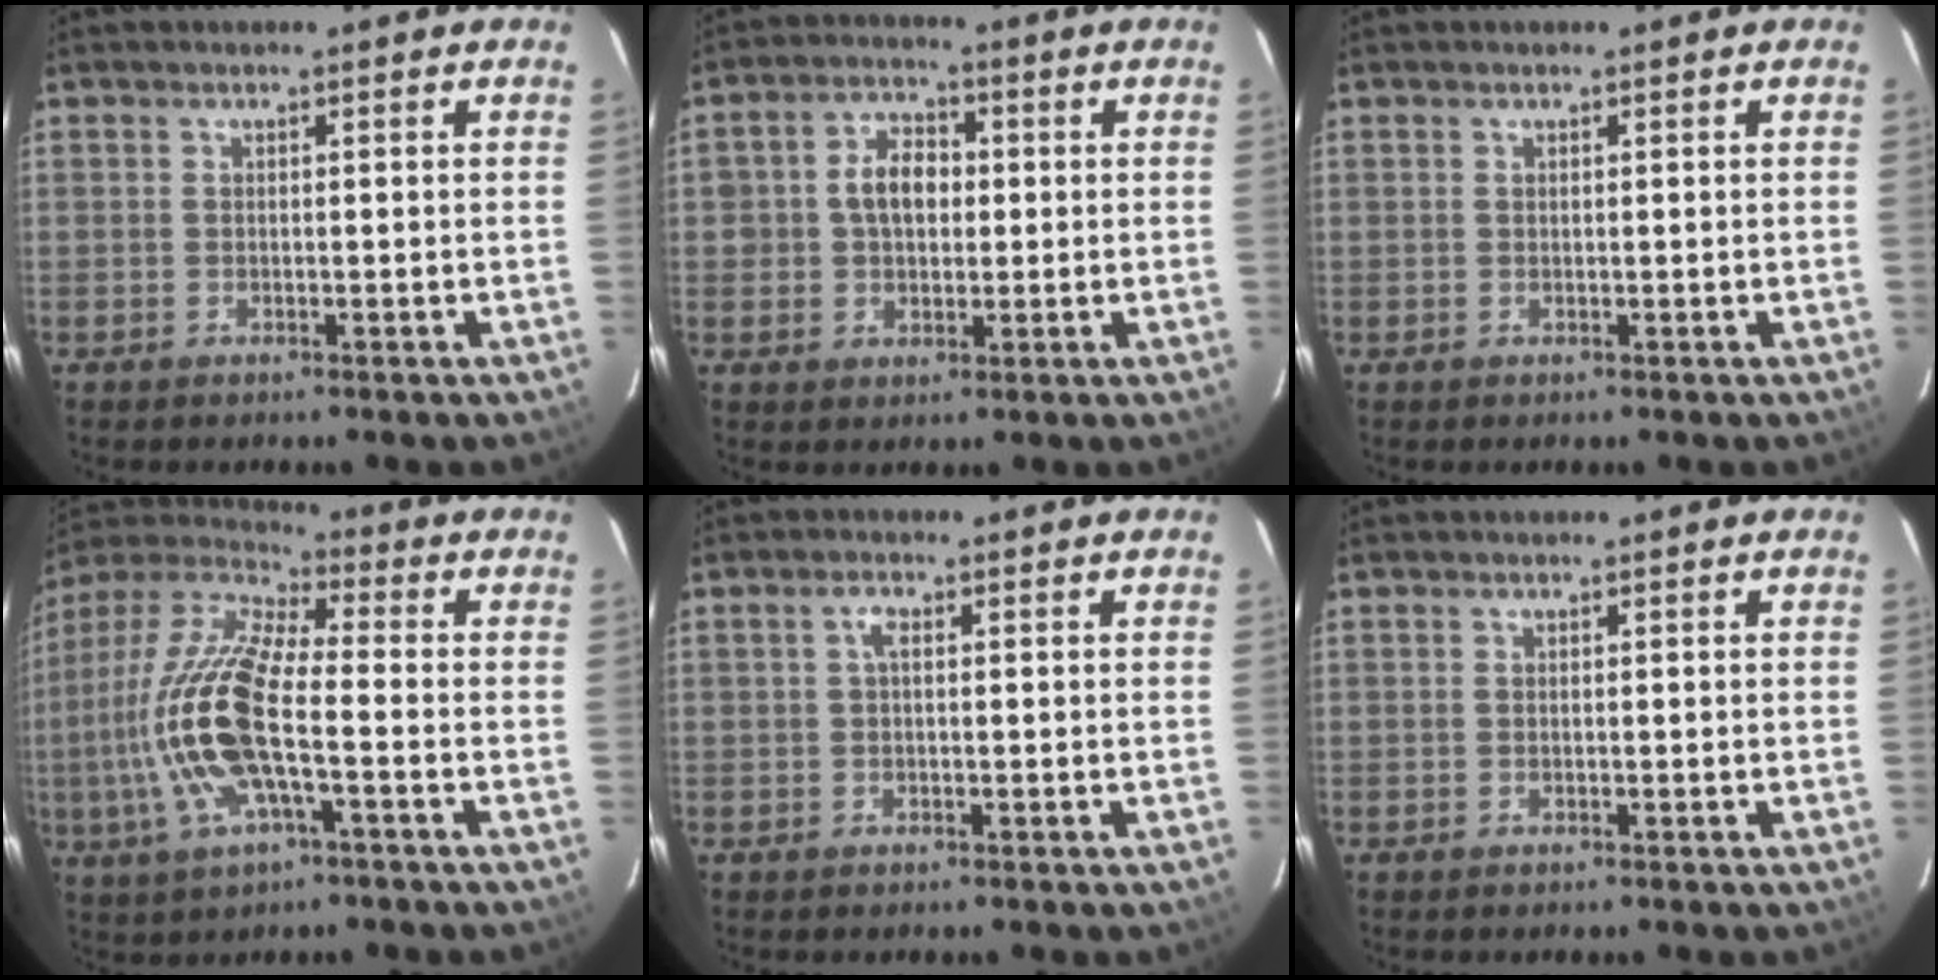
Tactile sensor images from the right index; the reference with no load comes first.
{"total": 6.7, "force": [0.4, 5.2, 4.3], "torque": [-0.079, 0.022, 0.010]}
{"total": 0.0}
{"total": 17.6, "force": [-3.7, 5.4, 16.4], "torque": [-0.341, -0.004, -0.079]}
{"total": 1.6, "force": [0.2, 0.7, 1.4], "torque": [-0.027, 0.008, 0.001]}
{"total": 0.0}